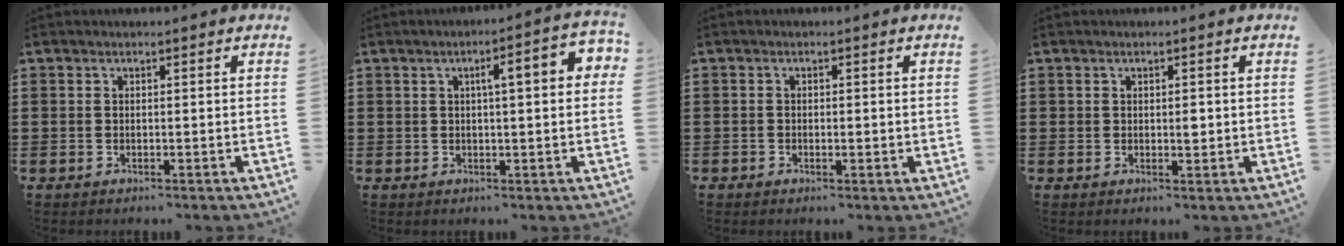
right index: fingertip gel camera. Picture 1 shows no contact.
{"total": 5.0, "force": [0.9, 0.9, 4.9], "torque": [-0.076, 0.002, 0.007]}
{"total": 0.7, "force": [-0.3, 0.6, 0.2], "torque": [-0.006, 0.000, -0.007]}
{"total": 1.5, "force": [0.2, 0.8, 1.2], "torque": [-0.016, 0.002, 0.001]}